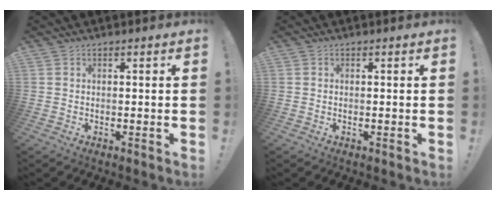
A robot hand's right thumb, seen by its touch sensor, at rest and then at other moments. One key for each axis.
{"total": 0.0}